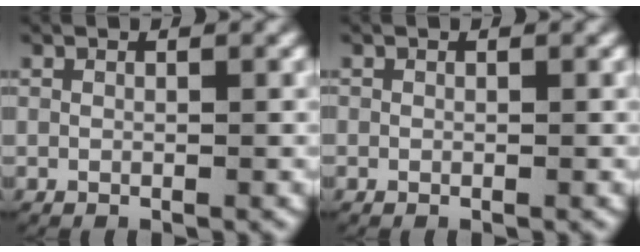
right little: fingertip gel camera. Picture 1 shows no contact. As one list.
[{"total": 0.0}]